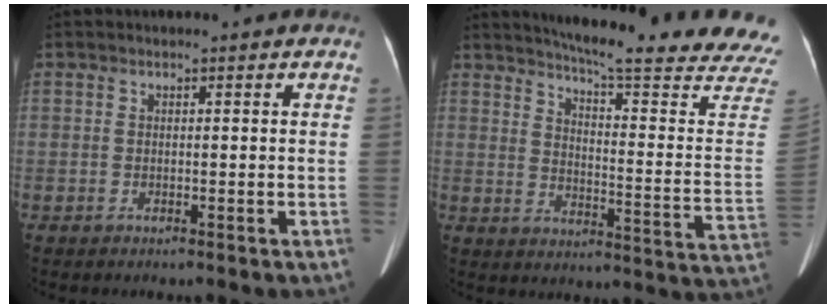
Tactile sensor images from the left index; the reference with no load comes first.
{"total": 24.4, "force": [22.1, -0.6, 10.3], "torque": [-0.148, -0.111, 0.264]}